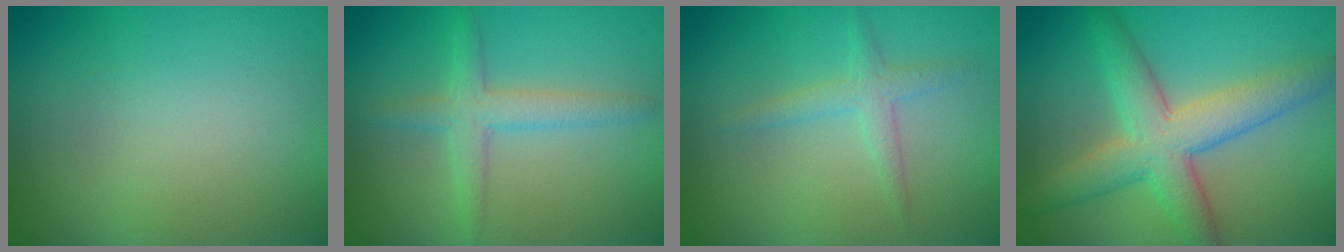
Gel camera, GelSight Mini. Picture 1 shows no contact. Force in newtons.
{"total": 2.7, "press": 2.7, "slide": 0.2}
{"total": 1.8, "press": 1.8, "slide": 0.1}
{"total": 6.0, "press": 6.0, "slide": 0.1}